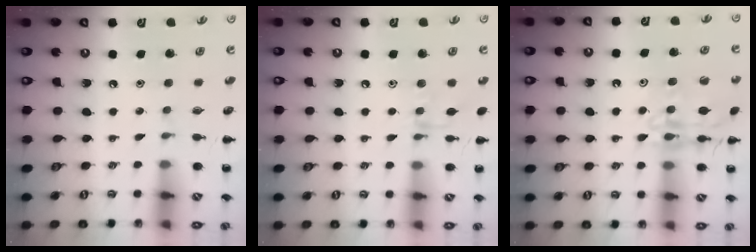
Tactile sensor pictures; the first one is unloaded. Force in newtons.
{"total": 6.3, "press": 6.2, "slide": 0.9}
{"total": 14.2, "press": 14.1, "slide": 1.4}